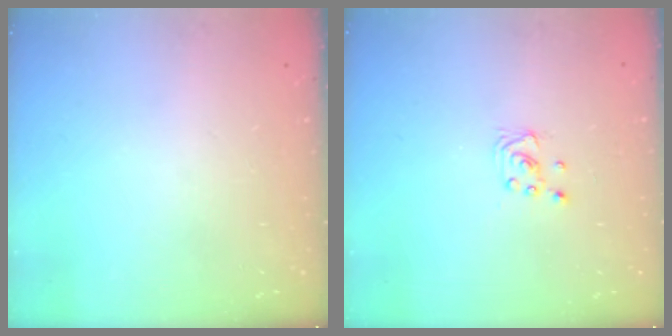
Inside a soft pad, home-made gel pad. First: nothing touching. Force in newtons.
{"total": 2.1, "press": 2.1, "slide": 0.2}